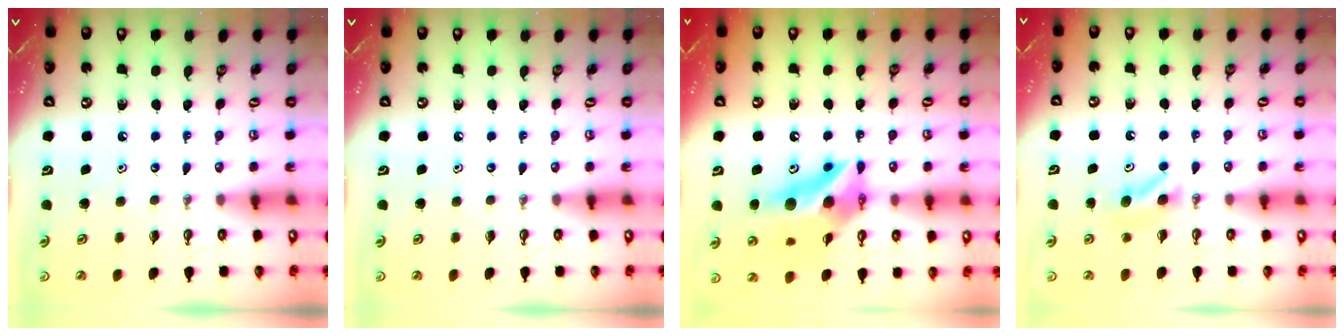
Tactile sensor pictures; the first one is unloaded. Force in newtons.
{"total": 0.0}
{"total": 14.6, "press": 14.5, "slide": 1.3}
{"total": 4.5, "press": 3.9, "slide": 2.4}